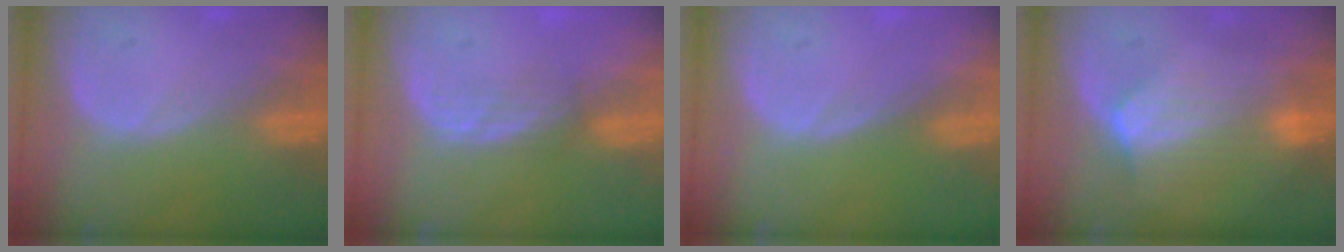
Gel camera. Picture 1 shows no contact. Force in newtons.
{"total": 2.3, "press": 2.2, "slide": 0.5}
{"total": 0.0}
{"total": 7.4, "press": 6.6, "slide": 3.2}